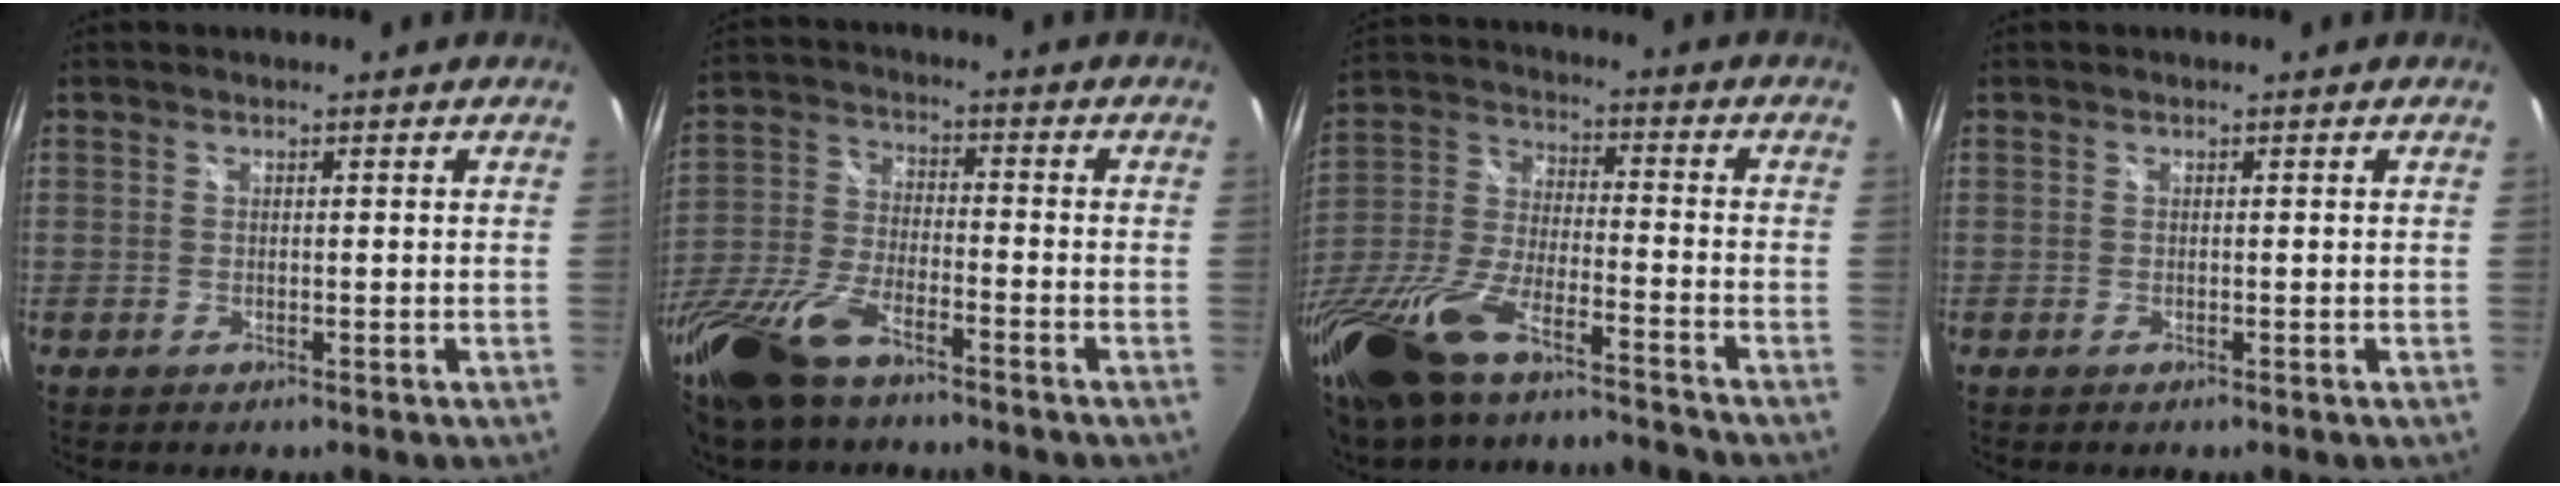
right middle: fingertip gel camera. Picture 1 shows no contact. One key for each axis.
{"total": 17.8, "fx": -12.6, "fy": 6.4, "fz": 10.9, "tx": -0.251, "ty": -0.038, "tz": -0.246}
{"total": 22.8, "fx": -18.4, "fy": 4.6, "fz": 12.6, "tx": -0.282, "ty": -0.053, "tz": -0.339}
{"total": 0.0}